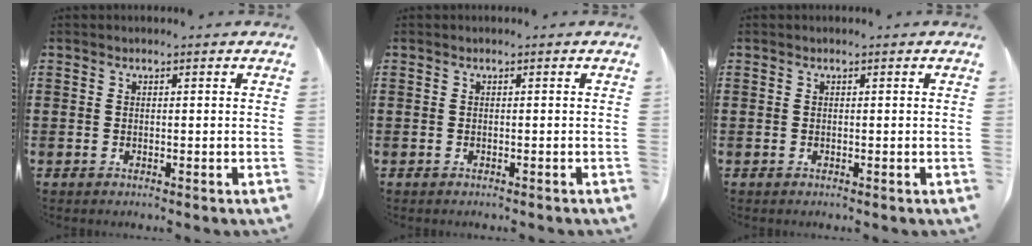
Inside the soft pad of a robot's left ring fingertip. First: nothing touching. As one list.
[{"total": 0.0}, {"total": 0.0}]